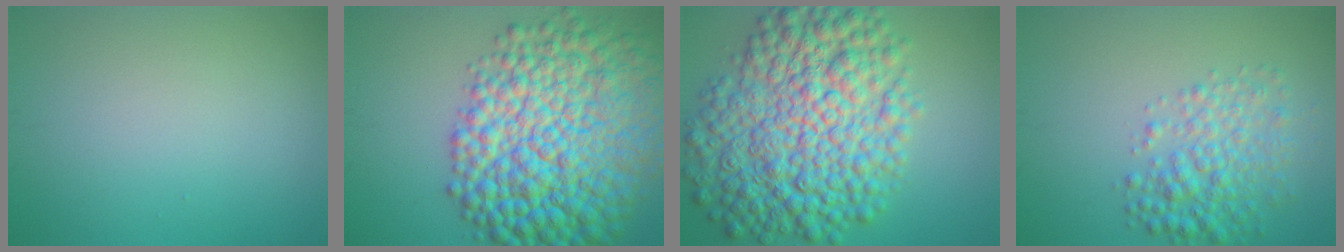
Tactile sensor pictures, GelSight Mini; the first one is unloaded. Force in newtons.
{"total": 14.9, "press": 14.9, "slide": 0.2}
{"total": 12.1, "press": 12.1, "slide": 0.1}
{"total": 4.2, "press": 4.2, "slide": 0.1}